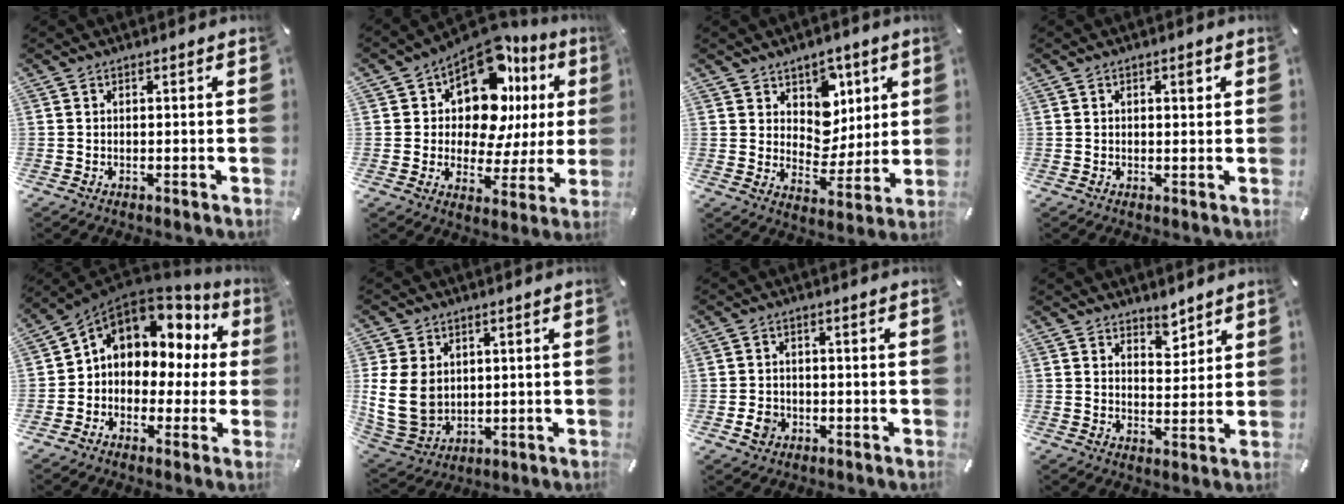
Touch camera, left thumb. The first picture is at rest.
{"total": 16.2, "force": [8.3, 9.2, 10.4], "torque": [-0.165, -0.066, 0.146]}
{"total": 9.7, "force": [4.1, 8.4, 2.4], "torque": [-0.031, -0.042, 0.079]}
{"total": 2.1, "force": [0.7, 1.1, 1.7], "torque": [-0.019, 0.001, 0.006]}
{"total": 9.2, "force": [3.4, 7.7, 3.7], "torque": [-0.075, -0.027, 0.063]}
{"total": 12.9, "force": [1.3, 10.6, 7.1], "torque": [-0.175, -0.005, 0.024]}
{"total": 3.9, "force": [-1.3, 3.3, 1.5], "torque": [-0.031, 0.003, -0.024]}
{"total": 4.8, "force": [4.1, 2.4, 0.3], "torque": [0.014, -0.031, 0.072]}